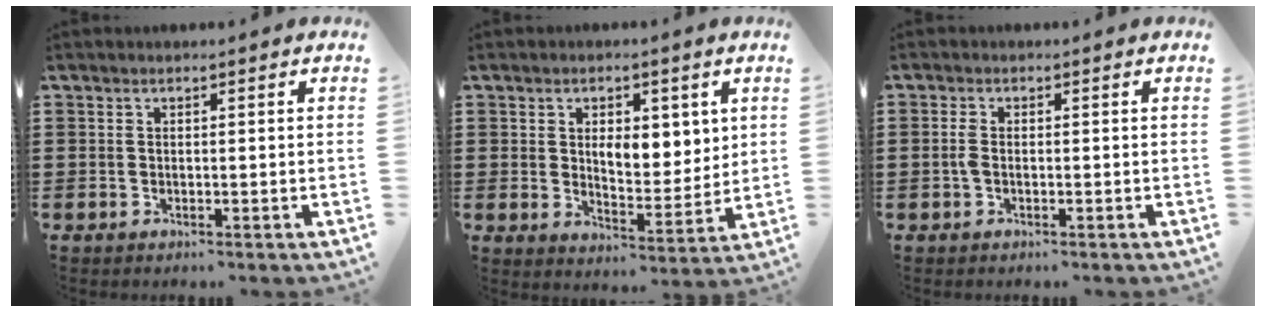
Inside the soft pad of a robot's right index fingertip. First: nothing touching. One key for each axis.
{"total": 5.8, "fx": 2.4, "fy": 3.5, "fz": 4.0, "tx": -0.067, "ty": 0.002, "tz": 0.037}
{"total": 1.6, "fx": -0.4, "fy": 0.5, "fz": 1.4, "tx": -0.035, "ty": -0.004, "tz": -0.008}